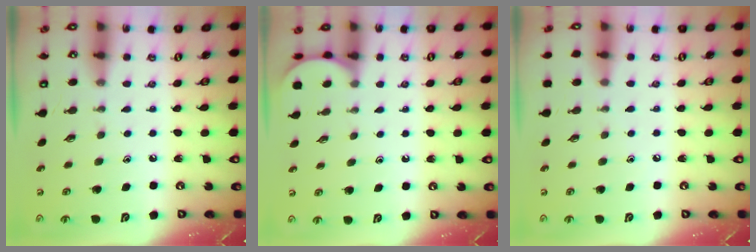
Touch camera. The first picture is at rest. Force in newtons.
{"total": 0.7, "press": 0.7, "slide": 0.1}
{"total": 0.0}